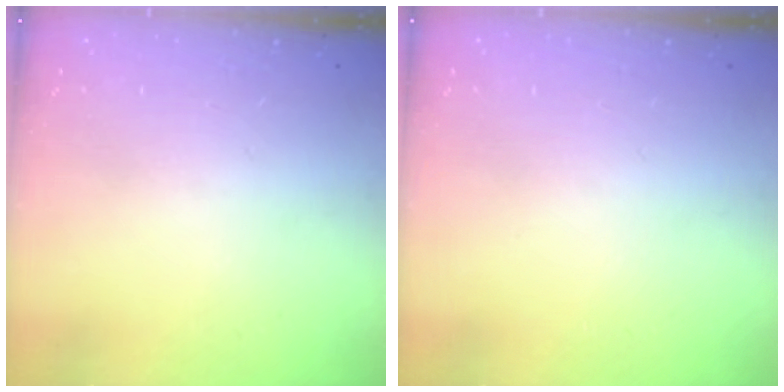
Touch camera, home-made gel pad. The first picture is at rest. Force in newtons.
{"total": 0.0}